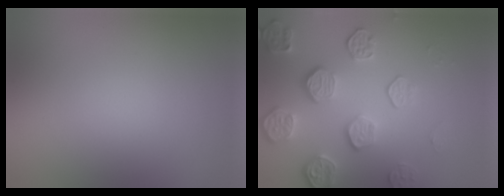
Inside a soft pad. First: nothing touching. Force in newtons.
{"total": 5.7, "press": 4.3, "slide": 3.7}